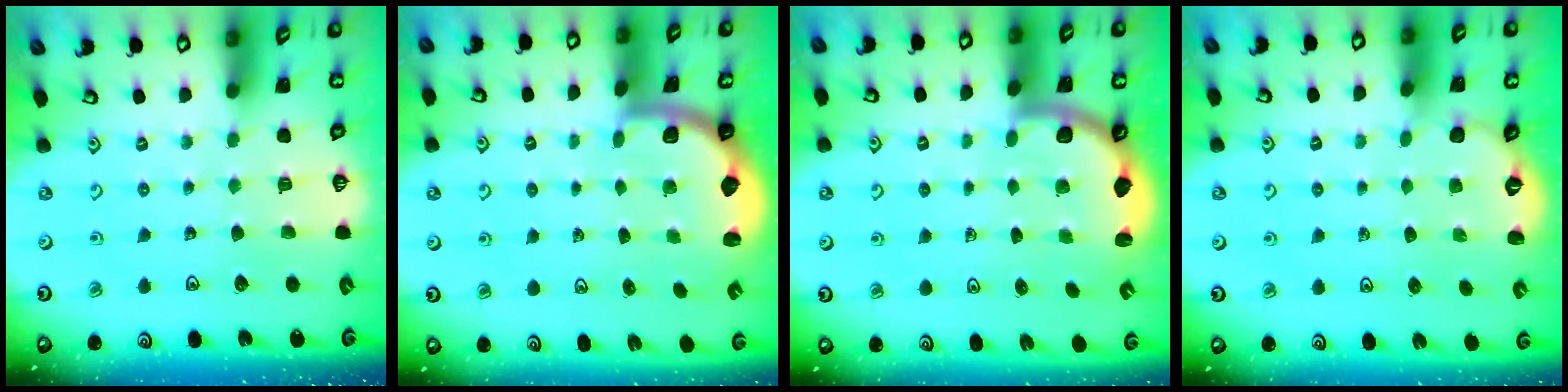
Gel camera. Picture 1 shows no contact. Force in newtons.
{"total": 2.0, "press": 1.9, "slide": 0.5}
{"total": 2.6, "press": 2.5, "slide": 0.6}
{"total": 1.8, "press": 1.1, "slide": 1.4}